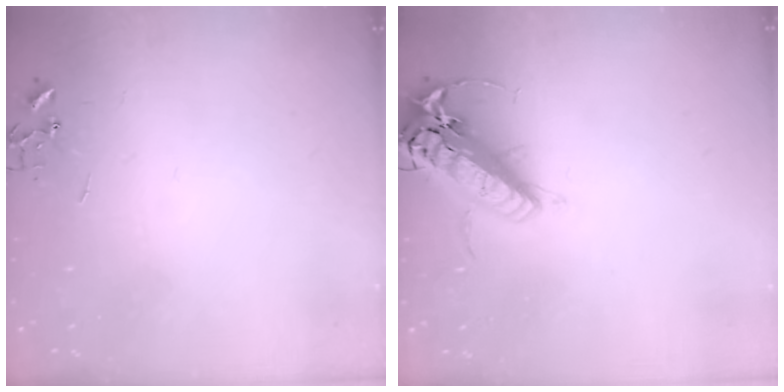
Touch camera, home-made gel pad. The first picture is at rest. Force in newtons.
{"total": 19.5, "press": 19.1, "slide": 3.7}